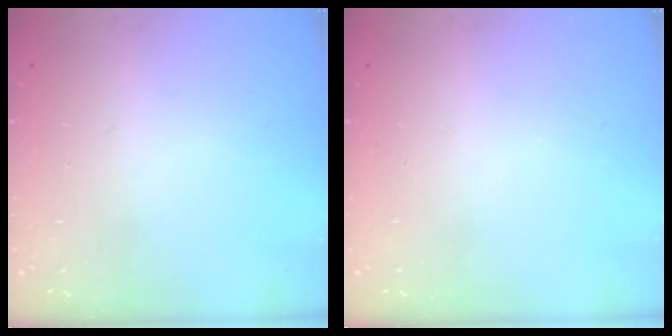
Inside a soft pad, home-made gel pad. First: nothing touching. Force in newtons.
{"total": 0.0}